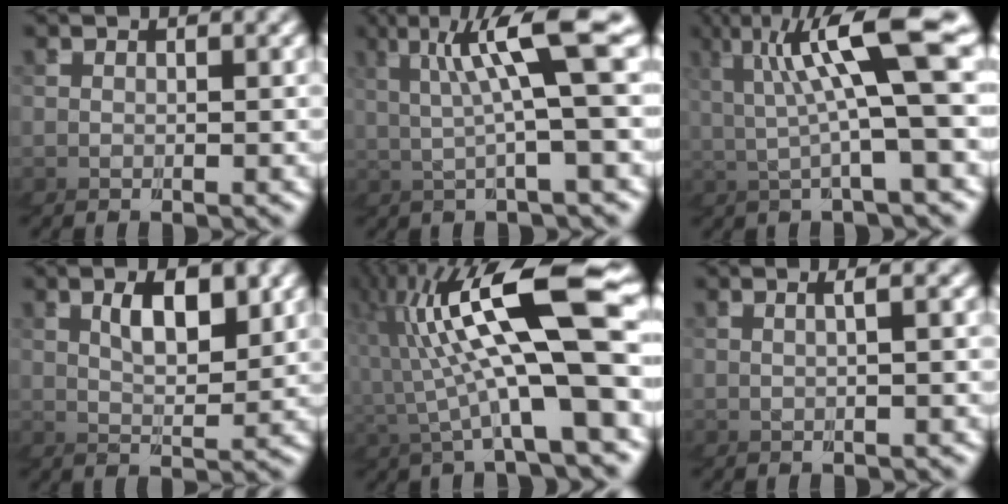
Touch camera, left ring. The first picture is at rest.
{"total": 4.5, "force": [2.0, -1.8, 3.6], "torque": [-0.057, 0.039, 0.022]}
{"total": 6.0, "force": [1.9, 0.0, 5.7], "torque": [-0.095, 0.035, 0.025]}
{"total": 4.0, "force": [3.2, -1.9, -1.4], "torque": [0.003, 0.025, 0.038]}
{"total": 10.0, "force": [2.7, 2.9, 9.2], "torque": [-0.165, 0.036, 0.035]}
{"total": 2.0, "force": [-0.3, -2.0, 0.0], "torque": [-0.021, 0.007, 0.003]}